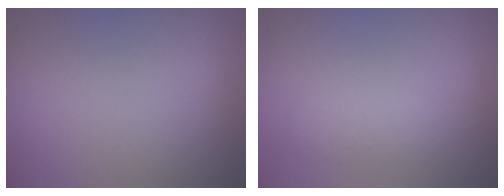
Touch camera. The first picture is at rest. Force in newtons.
{"total": 1.3, "press": 1.3, "slide": 0.1}